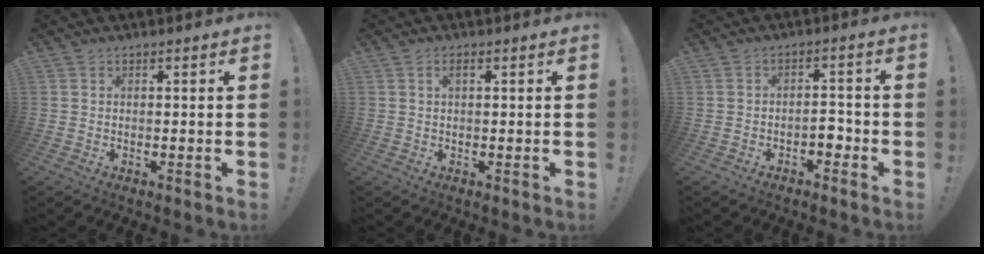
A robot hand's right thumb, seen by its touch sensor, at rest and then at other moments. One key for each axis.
{"total": 1.2, "fx": 0.3, "fy": 0.2, "fz": 1.1, "tx": -0.019, "ty": 0.002, "tz": 0.003}
{"total": 4.0, "fx": -2.1, "fy": 2.1, "fz": 2.7, "tx": -0.040, "ty": 0.012, "tz": -0.038}